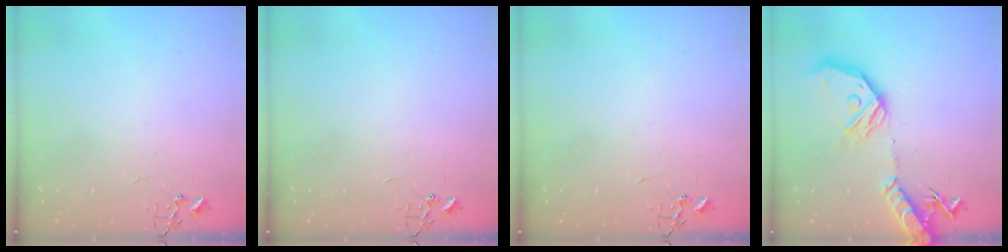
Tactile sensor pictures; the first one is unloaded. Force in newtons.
{"total": 0.0}
{"total": 0.0}
{"total": 21.3, "press": 21.1, "slide": 3.1}